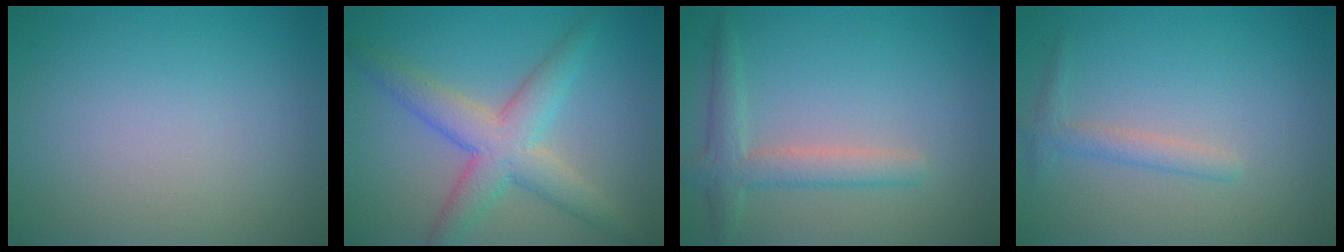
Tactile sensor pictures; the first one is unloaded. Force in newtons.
{"total": 5.3, "press": 5.3, "slide": 0.1}
{"total": 3.1, "press": 3.0, "slide": 0.1}
{"total": 1.6, "press": 1.6, "slide": 0.1}